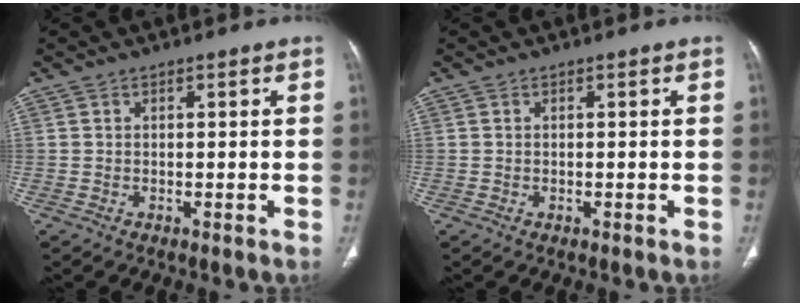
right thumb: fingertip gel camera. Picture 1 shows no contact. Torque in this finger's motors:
{"motor_torque": [-0.28, -0.10, -0.11, -0.07, -0.03]}